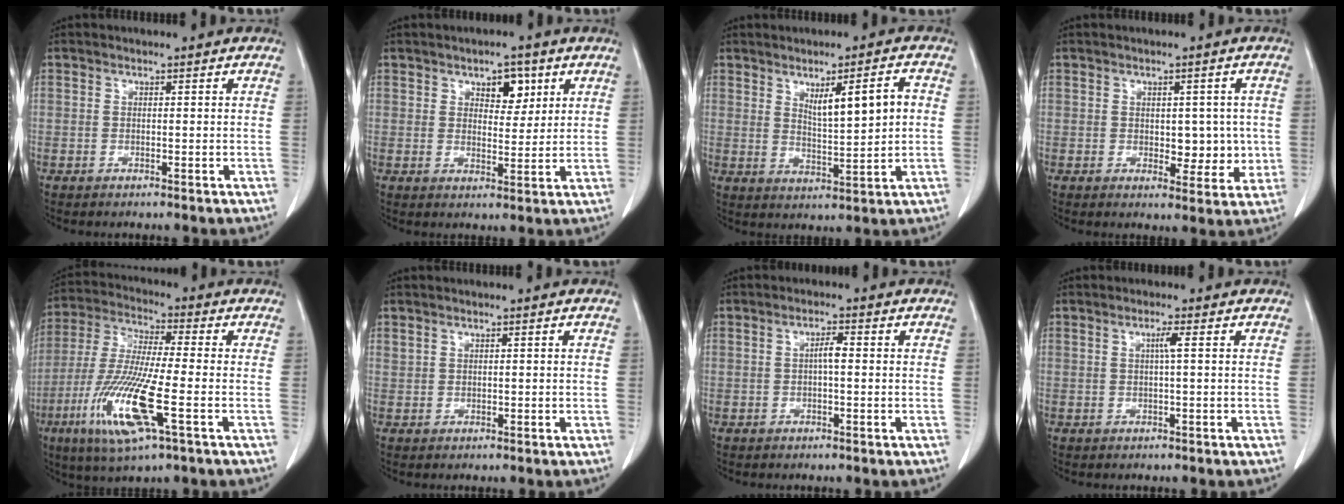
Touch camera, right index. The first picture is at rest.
{"total": 4.6, "force": [2.4, 2.3, 3.2], "torque": [-0.041, 0.003, 0.036]}
{"total": 7.2, "force": [1.7, 1.1, 6.9], "torque": [-0.113, 0.000, 0.035]}
{"total": 5.4, "force": [0.0, 3.3, 4.3], "torque": [-0.041, 0.002, 0.009]}
{"total": 14.7, "force": [-5.2, 1.3, 13.7], "torque": [-0.291, -0.024, -0.098]}
{"total": 0.8, "force": [0.5, 0.5, 0.3], "torque": [-0.003, 0.007, 0.014]}
{"total": 2.0, "force": [0.0, 0.2, 2.0], "torque": [-0.036, 0.004, -0.001]}
{"total": 1.6, "force": [0.3, -0.5, 1.5], "torque": [-0.026, 0.001, 0.004]}